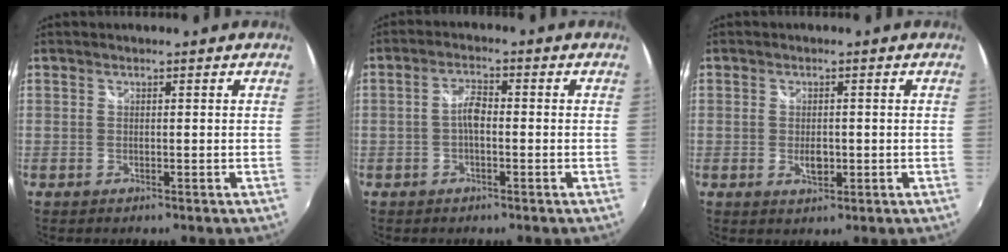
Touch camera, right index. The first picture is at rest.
{"total": 3.1, "force": [-0.8, 1.3, 2.7], "torque": [-0.055, 0.010, -0.016]}
{"total": 2.9, "force": [-0.5, 1.7, 2.3], "torque": [-0.040, -0.004, -0.007]}